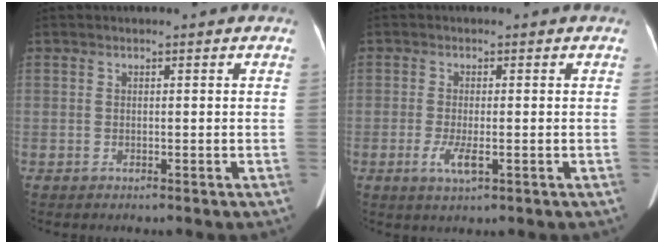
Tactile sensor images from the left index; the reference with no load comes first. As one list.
[{"total": 3.2, "force": [-1.2, 0.8, 2.8], "torque": [-0.065, -0.009, -0.020]}]